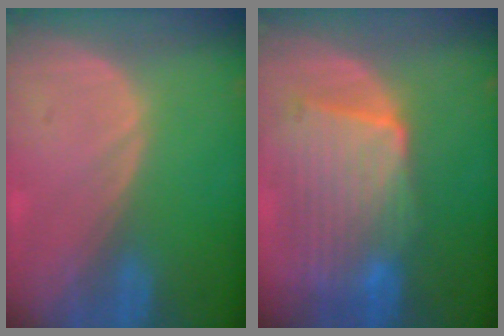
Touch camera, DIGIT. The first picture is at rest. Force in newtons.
{"total": 10.1, "press": 9.0, "slide": 4.5}